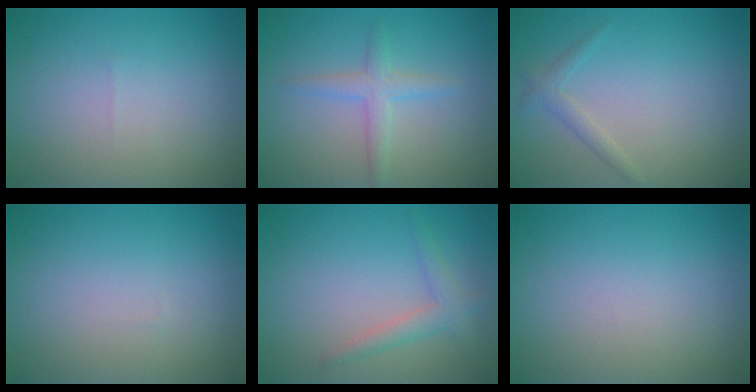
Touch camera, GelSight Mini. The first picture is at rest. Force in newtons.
{"total": 2.0, "press": 2.0, "slide": 0.1}
{"total": 1.3, "press": 1.3, "slide": 0.1}
{"total": 0.0}
{"total": 2.1, "press": 2.1, "slide": 0.1}
{"total": 0.0}